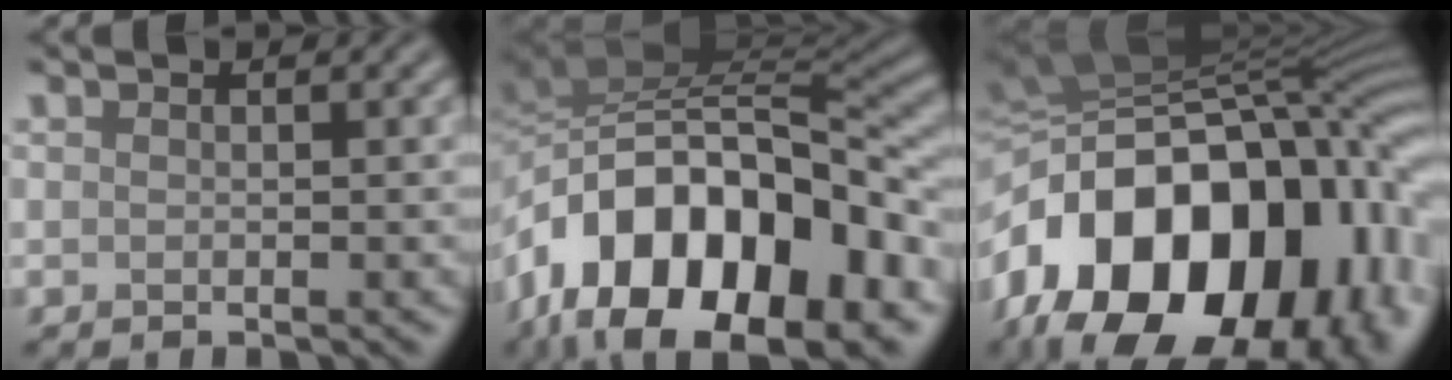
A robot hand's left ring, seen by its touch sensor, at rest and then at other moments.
{"total": 15.9, "force": [-6.5, 8.8, 11.6], "torque": [-0.180, 0.024, -0.118]}
{"total": 20.0, "force": [-5.5, 12.9, 14.2], "torque": [-0.250, 0.014, -0.102]}